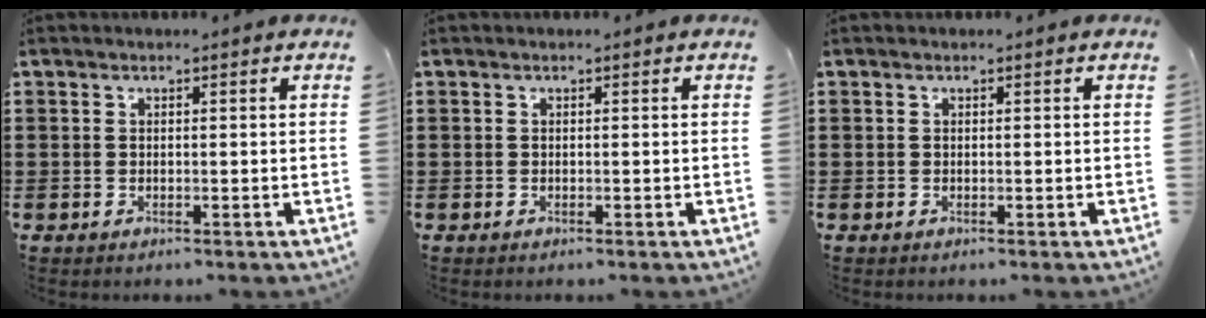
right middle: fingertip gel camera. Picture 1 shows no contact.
{"total": 0.0}
{"total": 0.0}